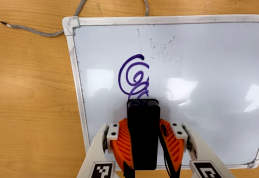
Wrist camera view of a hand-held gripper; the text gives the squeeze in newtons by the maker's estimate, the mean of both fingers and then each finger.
{"total": 11.3, "left": 10.5, "right": 12.0}